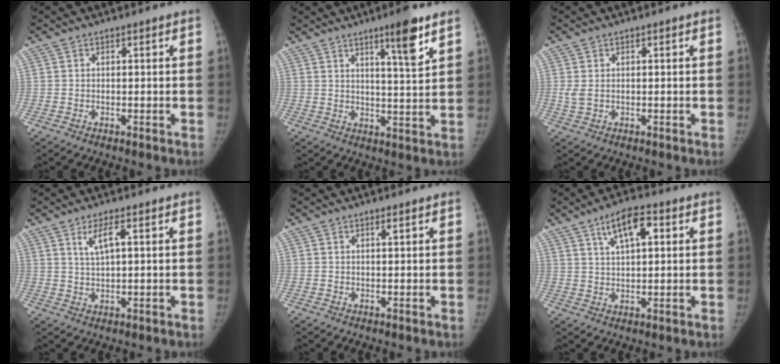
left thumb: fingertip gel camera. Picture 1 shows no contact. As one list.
[{"total": 8.1, "force": [5.0, 0.7, 6.4], "torque": [-0.093, -0.032, 0.077]}, {"total": 1.7, "force": [0.3, 1.1, 1.3], "torque": [-0.034, 0.001, 0.009]}, {"total": 4.0, "force": [1.6, 1.0, 3.5], "torque": [-0.073, -0.004, 0.036]}, {"total": 0.6, "force": [0.3, 0.0, 0.5], "torque": [-0.007, 0.000, 0.005]}, {"total": 7.6, "force": [3.3, 3.1, 6.2], "torque": [-0.092, -0.003, 0.055]}]